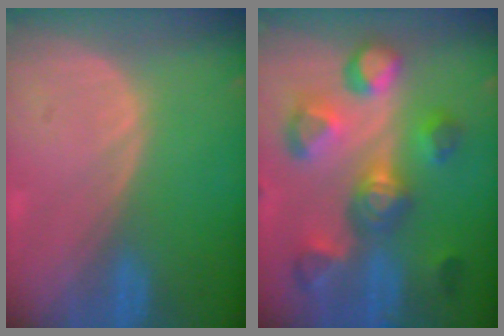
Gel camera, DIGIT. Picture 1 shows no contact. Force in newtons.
{"total": 10.5, "press": 10.0, "slide": 3.3}